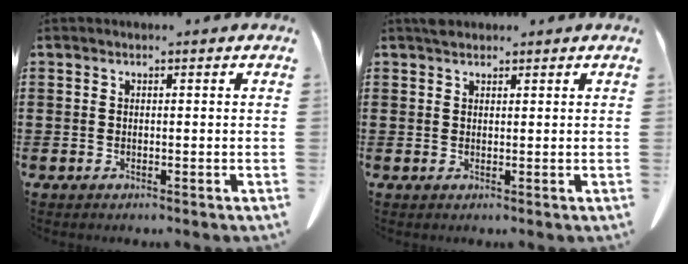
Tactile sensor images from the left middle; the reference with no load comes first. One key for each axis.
{"total": 1.4, "fx": 1.2, "fy": 0.6, "fz": 0.3, "tx": -0.010, "ty": 0.002, "tz": 0.025}